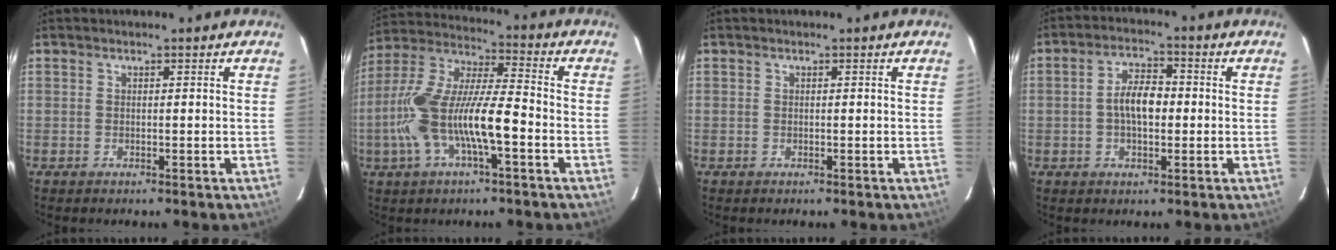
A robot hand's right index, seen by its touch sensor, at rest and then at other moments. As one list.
[{"total": 16.6, "force": [-5.2, 4.1, 15.3], "torque": [-0.307, -0.004, -0.097]}, {"total": 0.0}, {"total": 6.3, "force": [-0.3, 3.2, 5.5], "torque": [-0.102, 0.013, -0.003]}]